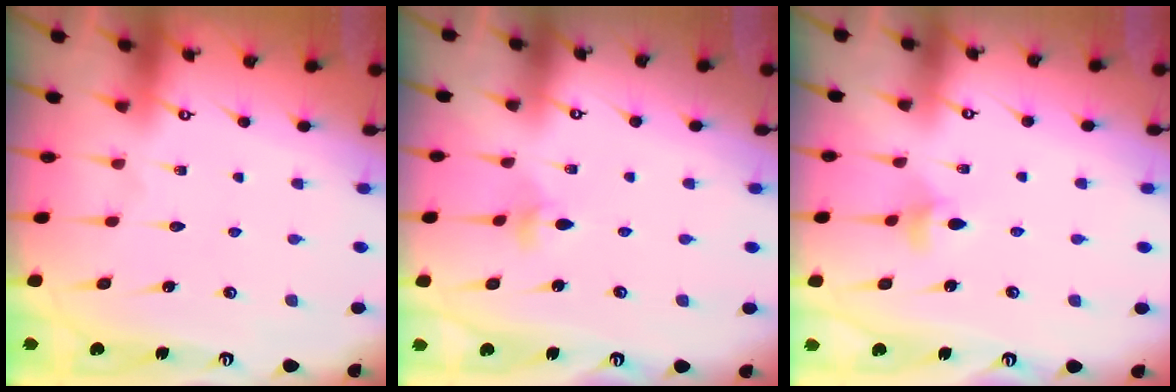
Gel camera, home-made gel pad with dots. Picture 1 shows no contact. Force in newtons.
{"total": 3.2, "press": 3.2, "slide": 0.4}
{"total": 5.3, "press": 5.2, "slide": 0.9}